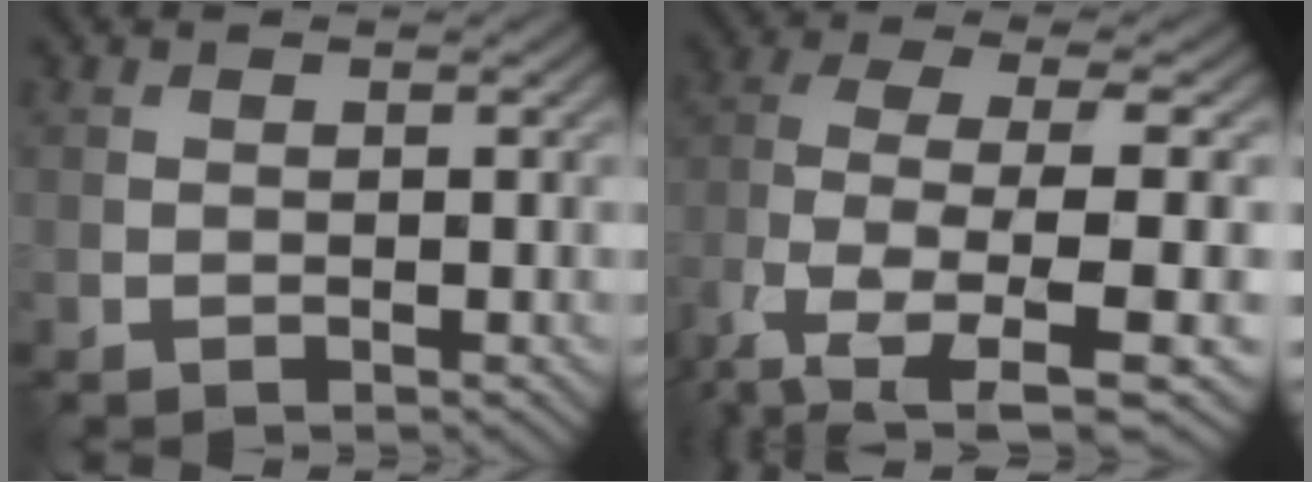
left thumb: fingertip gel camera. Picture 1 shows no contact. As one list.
[{"total": 9.3, "force": [-3.1, 3.8, 7.9], "torque": [-0.170, -0.013, -0.062]}]